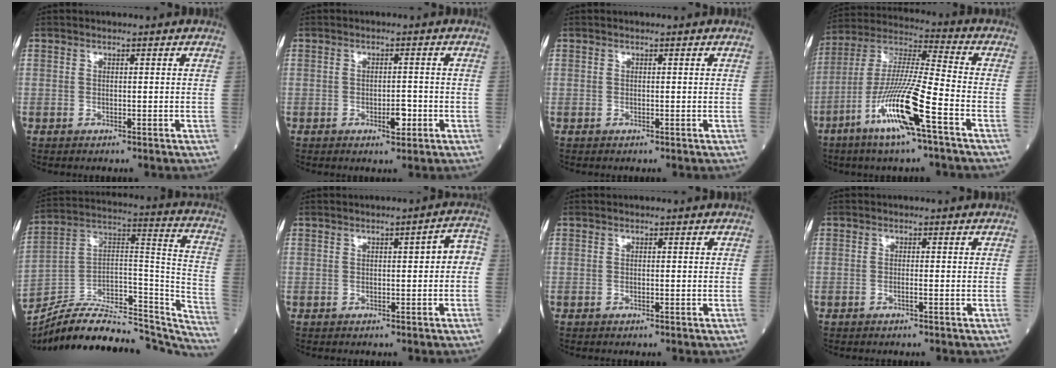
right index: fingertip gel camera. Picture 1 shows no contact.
{"total": 2.6, "force": [-0.9, 0.9, 2.2], "torque": [-0.035, 0.001, -0.009]}
{"total": 0.0}
{"total": 14.8, "force": [-6.8, 0.1, 13.1], "torque": [-0.269, -0.015, -0.130]}
{"total": 30.4, "force": [-27.2, 7.7, 11.3], "torque": [-0.141, 0.036, -0.397]}
{"total": 3.4, "force": [0.0, 0.9, 3.3], "torque": [-0.034, 0.018, -0.005]}
{"total": 0.0}
{"total": 0.6, "force": [-0.3, -0.2, 0.5], "torque": [-0.011, 0.001, -0.004]}